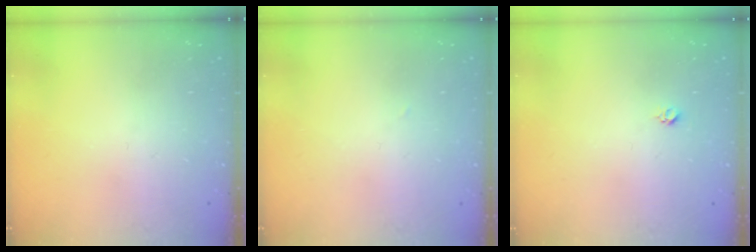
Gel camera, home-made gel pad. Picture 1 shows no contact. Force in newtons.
{"total": 1.1, "press": 1.1, "slide": 0.1}
{"total": 3.0, "press": 2.9, "slide": 0.4}